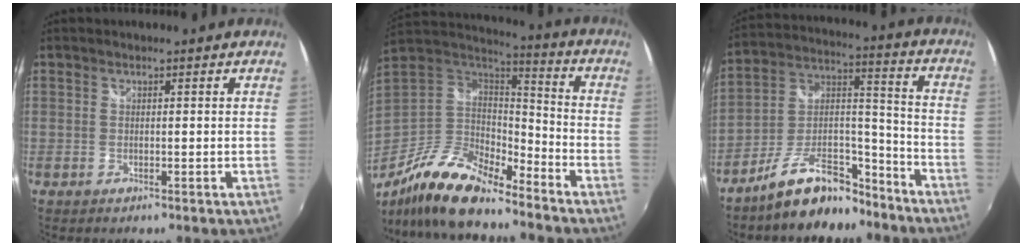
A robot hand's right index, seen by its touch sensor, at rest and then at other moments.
{"total": 17.6, "force": [-13.3, 5.7, 10.0], "torque": [-0.206, -0.023, -0.253]}
{"total": 14.7, "force": [-11.2, 6.5, 7.0], "torque": [-0.136, 0.050, -0.175]}